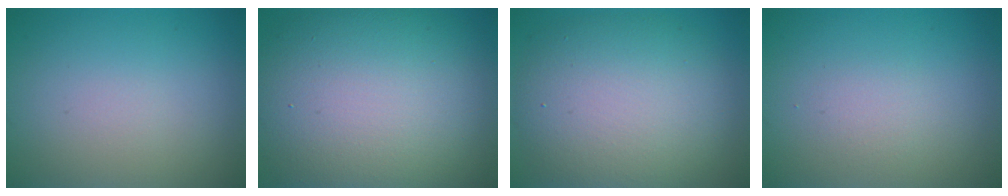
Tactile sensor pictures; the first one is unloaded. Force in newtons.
{"total": 15.1, "press": 15.1, "slide": 0.5}
{"total": 9.6, "press": 9.5, "slide": 0.9}
{"total": 1.3, "press": 1.3, "slide": 0.0}